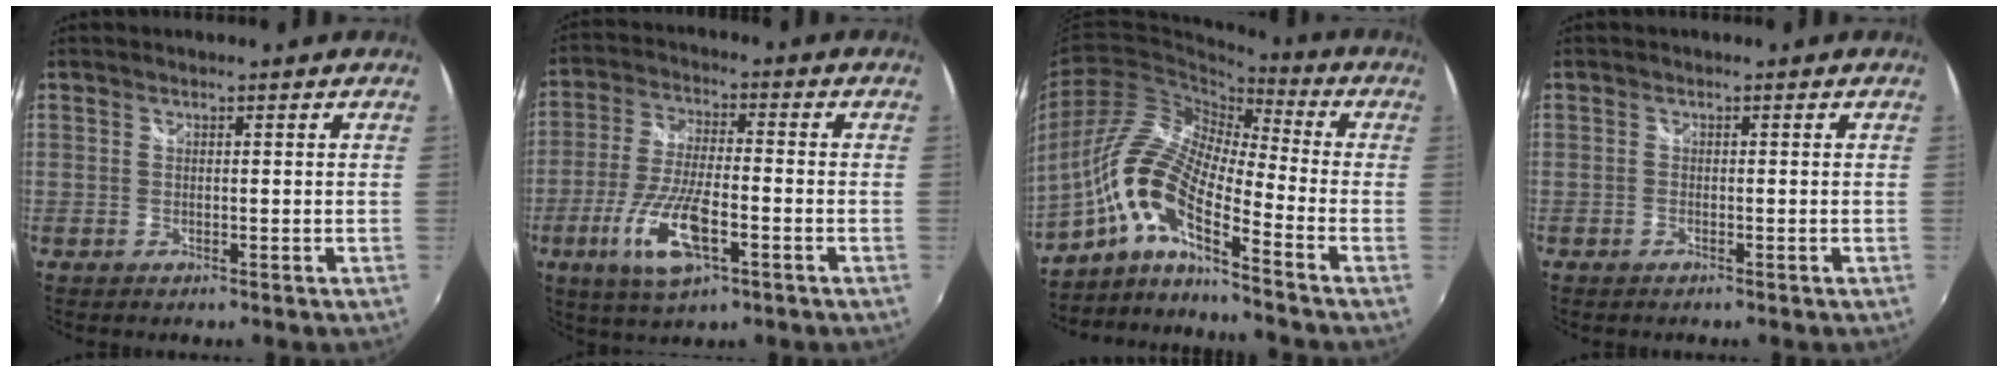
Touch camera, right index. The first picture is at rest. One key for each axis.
{"total": 12.4, "fx": -5.0, "fy": 3.8, "fz": 10.7, "tx": -0.227, "ty": -0.015, "tz": -0.094}
{"total": 12.8, "fx": -7.2, "fy": 2.4, "fz": 10.2, "tx": -0.192, "ty": 0.006, "tz": -0.158}
{"total": 0.7, "fx": -0.6, "fy": 0.4, "fz": 0.1, "tx": -0.005, "ty": -0.002, "tz": -0.013}